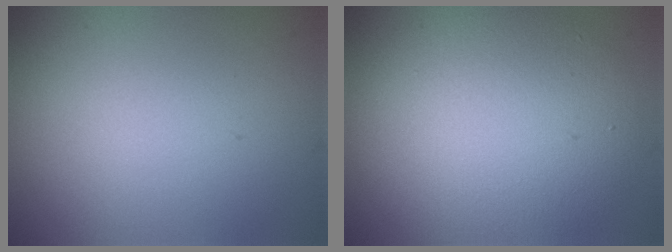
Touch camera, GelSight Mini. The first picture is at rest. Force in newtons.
{"total": 8.1, "press": 8.1, "slide": 0.4}